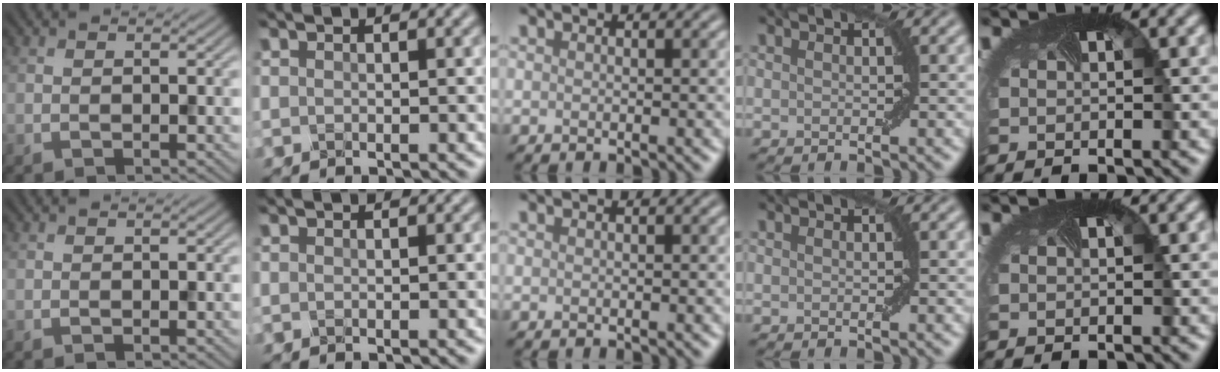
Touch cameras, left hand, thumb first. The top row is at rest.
{}